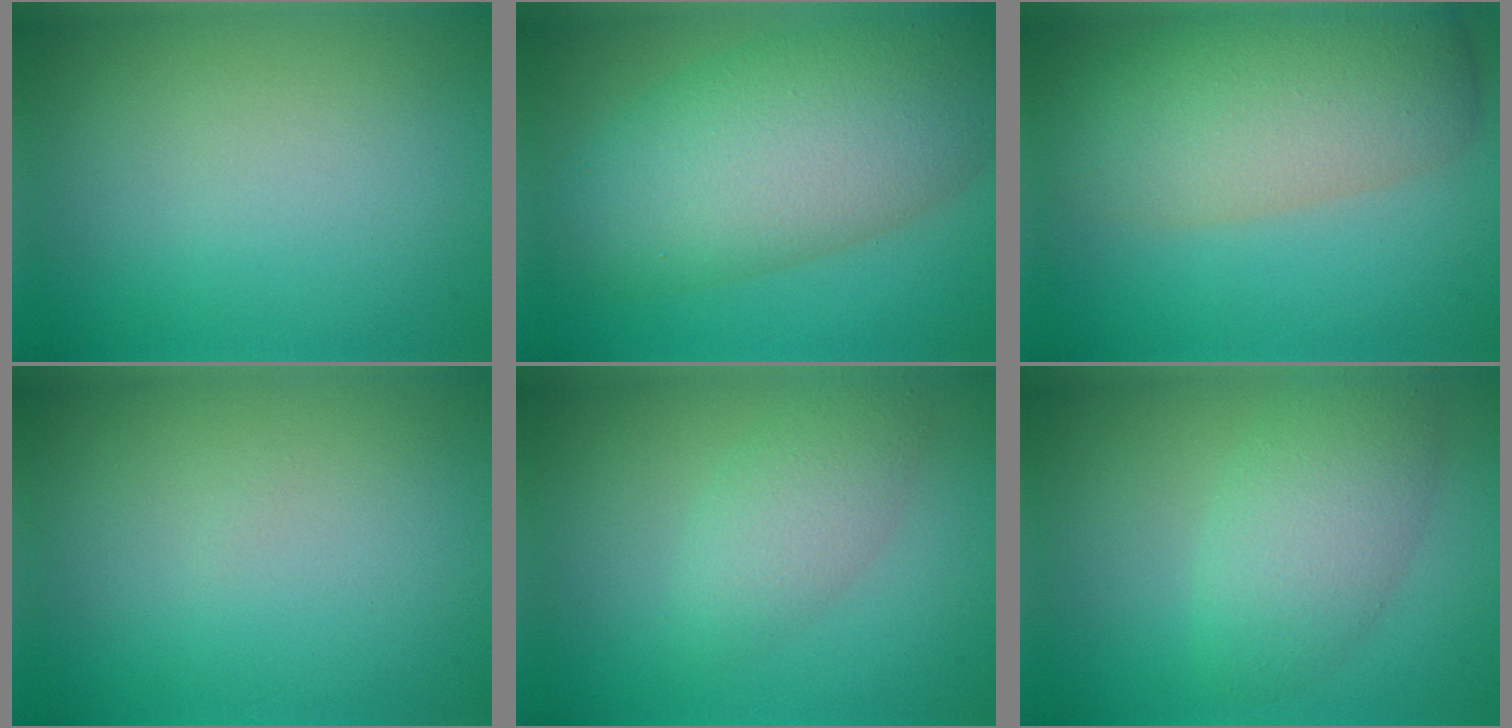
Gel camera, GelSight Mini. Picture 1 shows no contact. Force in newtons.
{"total": 10.5, "press": 10.5, "slide": 0.6}
{"total": 7.6, "press": 7.6, "slide": 0.3}
{"total": 0.0}
{"total": 3.0, "press": 3.0, "slide": 0.0}
{"total": 4.5, "press": 4.5, "slide": 0.2}